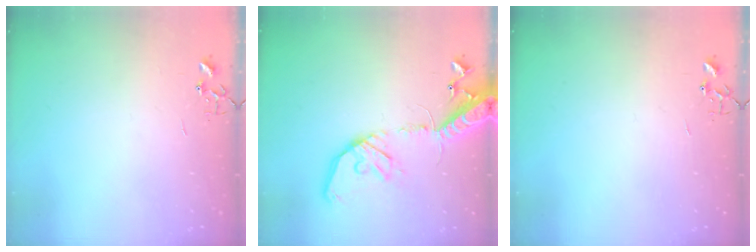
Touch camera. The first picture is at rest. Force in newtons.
{"total": 17.9, "press": 17.6, "slide": 3.7}
{"total": 0.0}